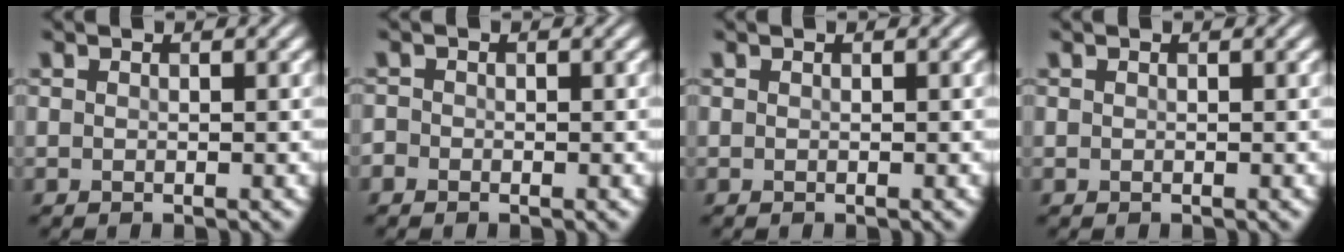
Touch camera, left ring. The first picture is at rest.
{"total": 0.7, "force": [-0.5, 0.5, 0.0], "torque": [0.002, -0.001, -0.012]}
{"total": 0.0}
{"total": 0.0}